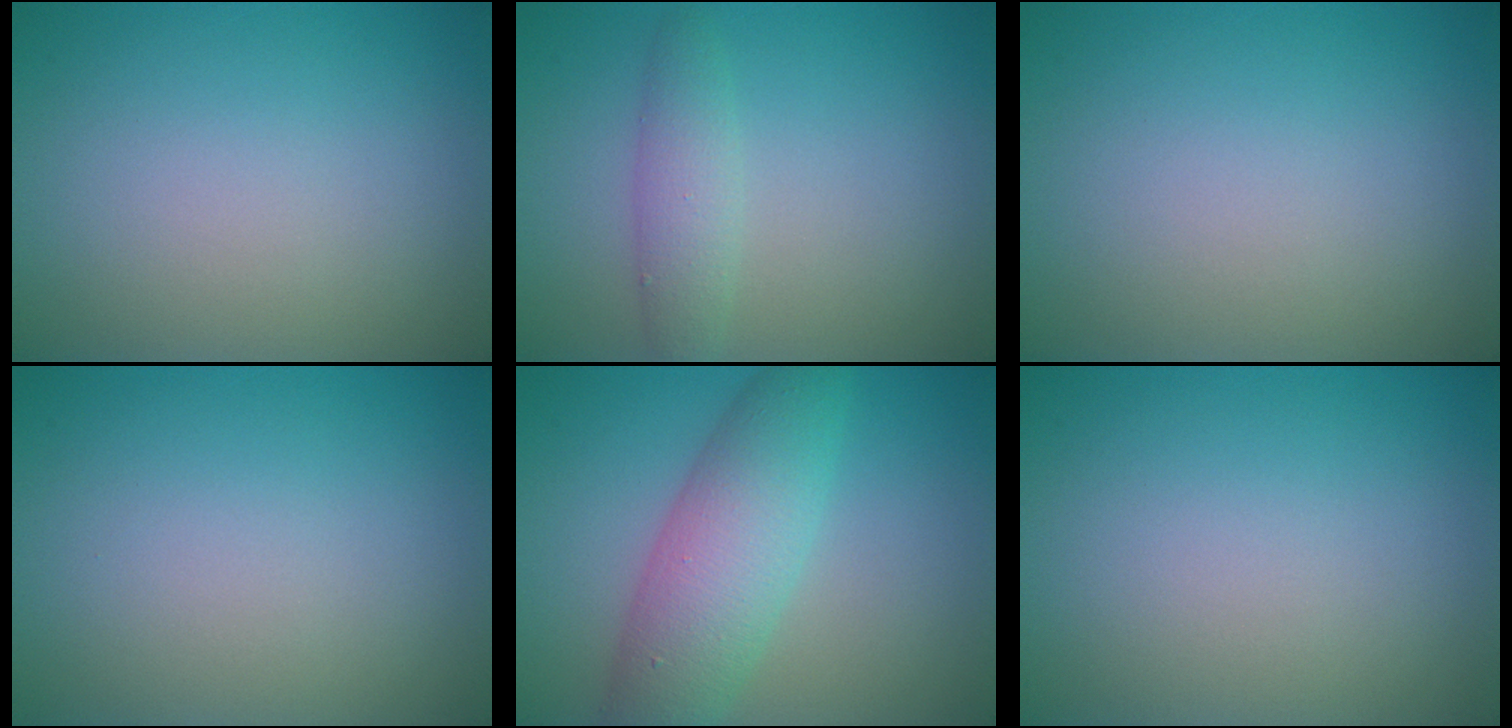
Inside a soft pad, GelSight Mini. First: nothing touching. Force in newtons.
{"total": 2.4, "press": 2.4, "slide": 0.2}
{"total": 0.0}
{"total": 0.0}
{"total": 6.3, "press": 6.2, "slide": 0.1}
{"total": 0.0}